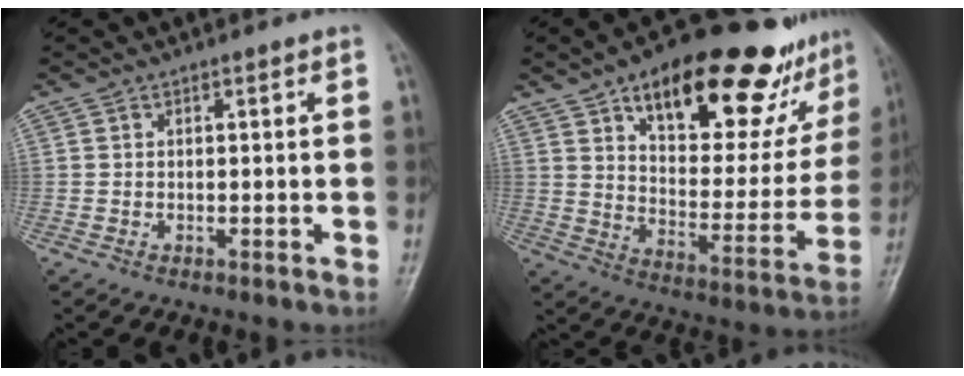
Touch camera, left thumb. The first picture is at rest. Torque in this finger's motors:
{"motor_torque": [0.39, 0.43, 1.42, -1.35, 0.21]}